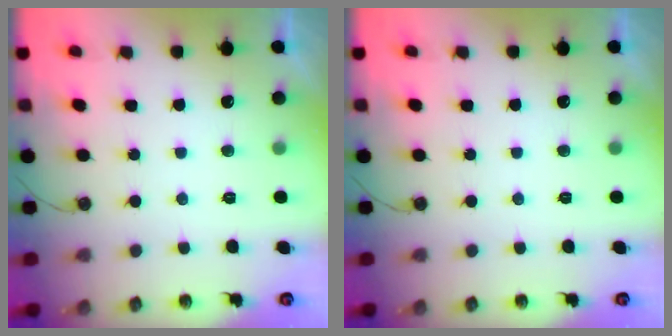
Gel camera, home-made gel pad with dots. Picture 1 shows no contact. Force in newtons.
{"total": 0.0}